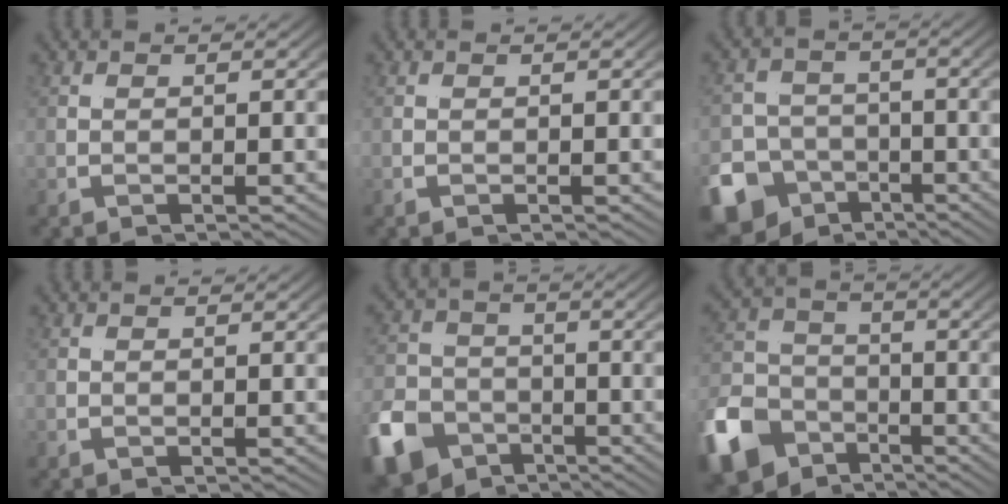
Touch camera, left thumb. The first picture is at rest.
{"total": 0.0}
{"total": 14.4, "force": [-4.7, 12.2, 6.0], "torque": [-0.128, -0.054, -0.079]}
{"total": 0.0}
{"total": 10.9, "force": [-3.6, 8.6, 5.7], "torque": [-0.123, -0.037, -0.058]}
{"total": 10.4, "force": [-3.3, 7.6, 6.3], "torque": [-0.144, -0.031, -0.055]}